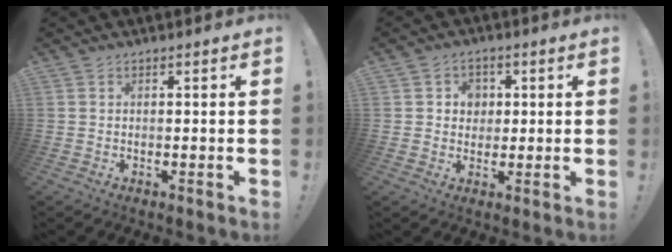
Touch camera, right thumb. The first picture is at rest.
{"total": 4.7, "force": [1.0, 4.4, 1.3], "torque": [-0.019, -0.001, 0.016]}